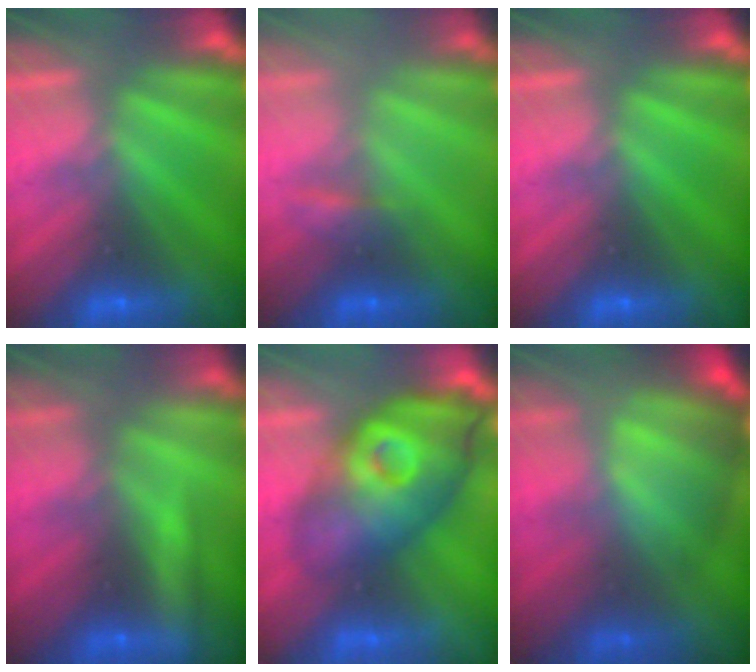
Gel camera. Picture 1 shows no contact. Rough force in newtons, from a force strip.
{"total": 2.2}
{"total": 0.0}
{"total": 2.1}
{"total": 4.0}
{"total": 7.8}